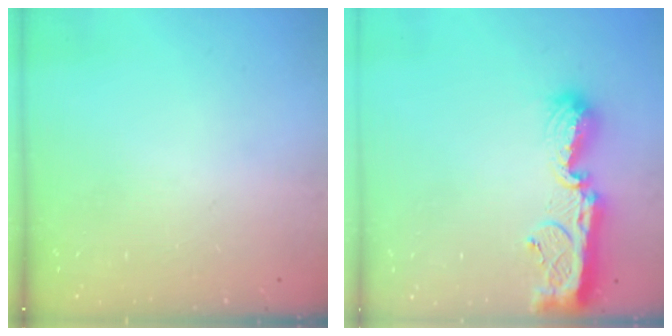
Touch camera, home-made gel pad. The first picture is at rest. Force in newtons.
{"total": 11.2, "press": 11.2, "slide": 1.0}